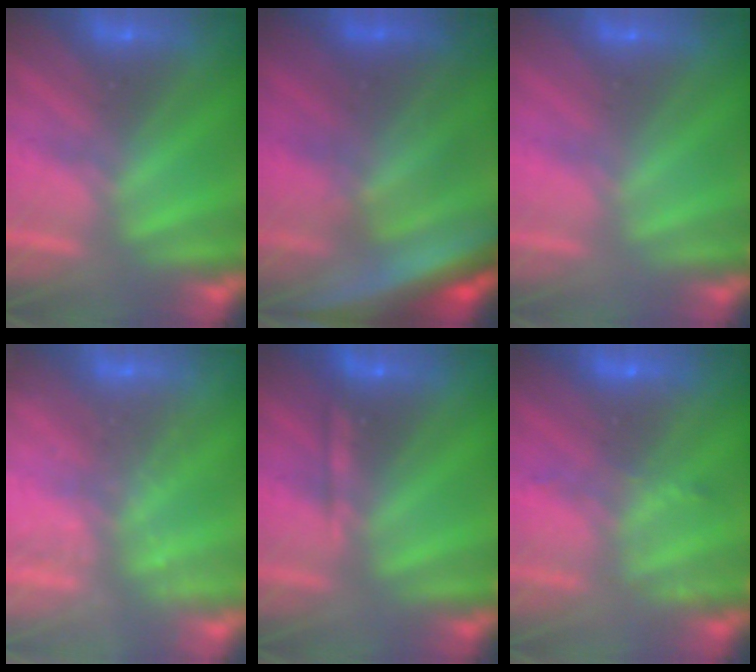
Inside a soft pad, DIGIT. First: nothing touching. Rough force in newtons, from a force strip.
{"total": 7.0}
{"total": 2.0}
{"total": 2.1}
{"total": 2.1}
{"total": 2.3}